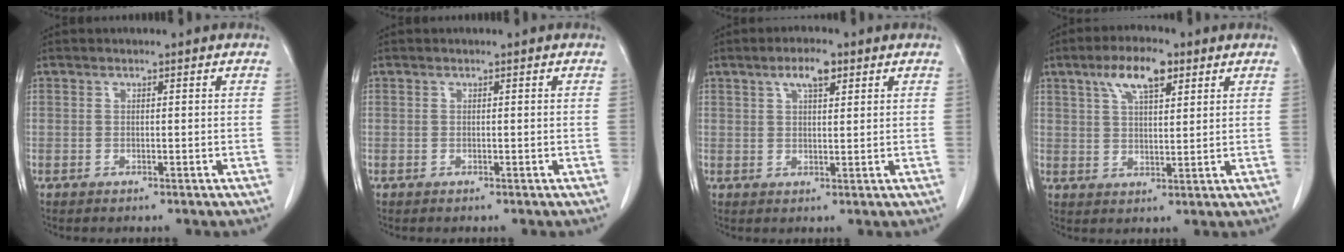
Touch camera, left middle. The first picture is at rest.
{"total": 0.0}
{"total": 4.1, "force": [2.3, 1.2, 3.2], "torque": [-0.062, 0.006, 0.041]}
{"total": 7.4, "force": [4.1, 2.4, 5.6], "torque": [-0.108, 0.013, 0.072]}